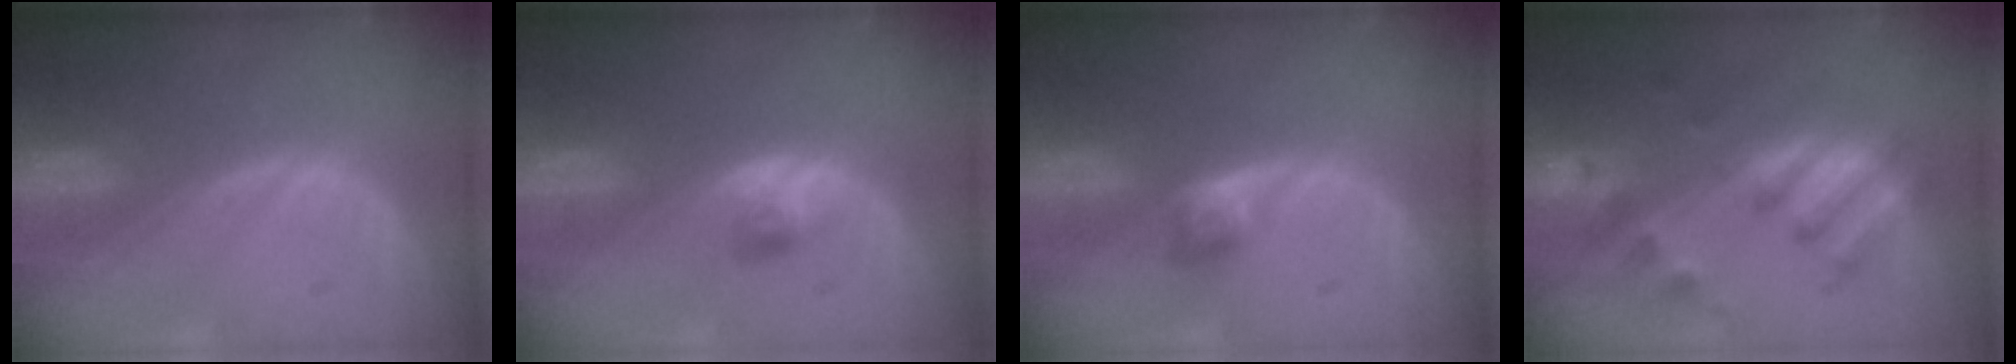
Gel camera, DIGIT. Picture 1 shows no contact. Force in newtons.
{"total": 2.4, "press": 2.2, "slide": 0.7}
{"total": 2.5, "press": 2.4, "slide": 0.8}
{"total": 8.1, "press": 7.7, "slide": 2.7}